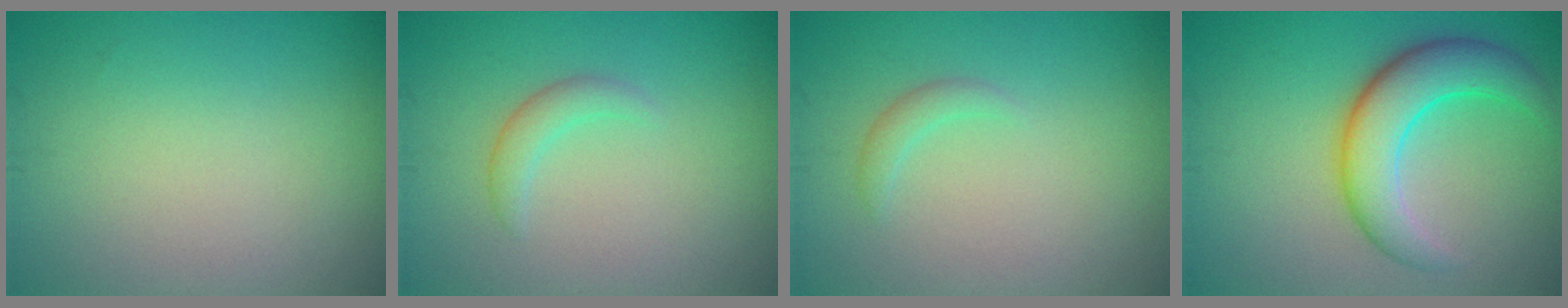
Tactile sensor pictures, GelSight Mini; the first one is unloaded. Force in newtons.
{"total": 1.5, "press": 1.5, "slide": 0.1}
{"total": 1.1, "press": 1.1, "slide": 0.1}
{"total": 5.7, "press": 5.7, "slide": 0.0}